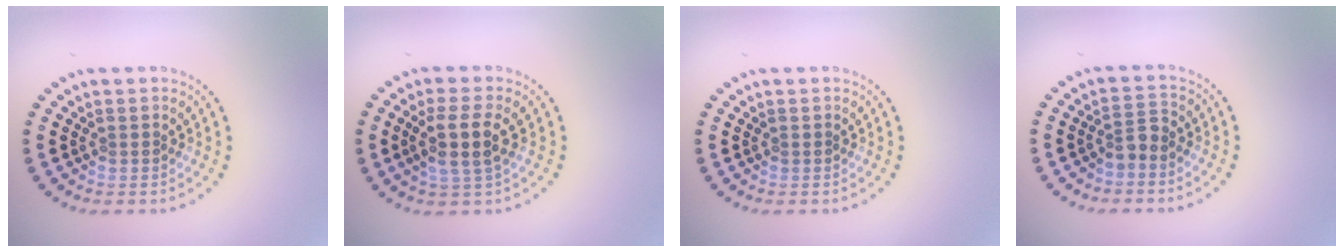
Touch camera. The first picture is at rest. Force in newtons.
{"total": 3.2, "press": 2.9, "slide": 1.5}
{"total": 0.0}
{"total": 1.7, "press": 1.3, "slide": 1.2}